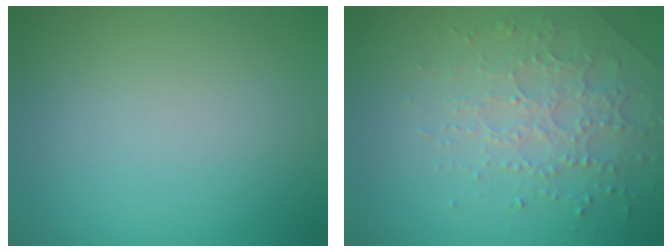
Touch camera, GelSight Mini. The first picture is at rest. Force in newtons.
{"total": 2.6, "press": 2.4, "slide": 1.1}